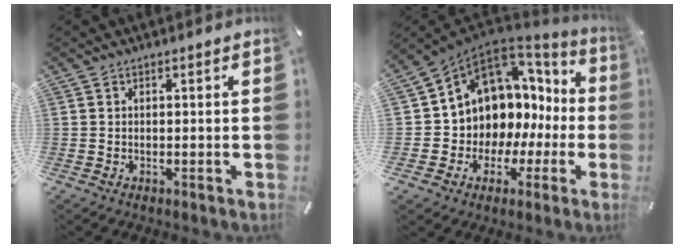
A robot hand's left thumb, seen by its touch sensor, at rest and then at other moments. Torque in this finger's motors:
{"motor_torque": [2.50, 2.51, 0.50, 0.12, 0.49]}